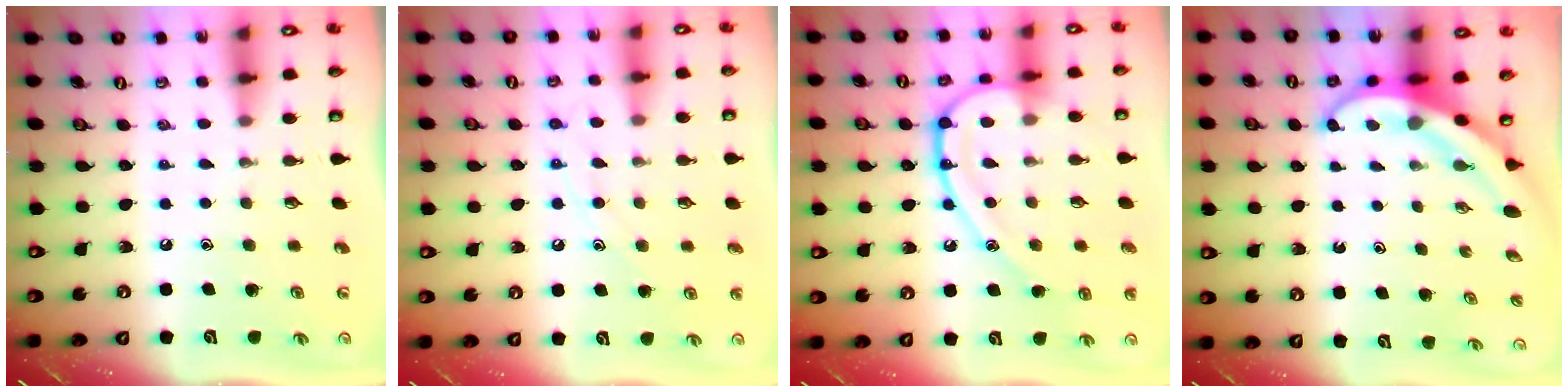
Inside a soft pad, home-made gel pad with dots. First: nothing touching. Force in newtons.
{"total": 8.4, "press": 8.4, "slide": 0.7}
{"total": 16.0, "press": 16.0, "slide": 1.3}
{"total": 5.3, "press": 5.3, "slide": 0.5}